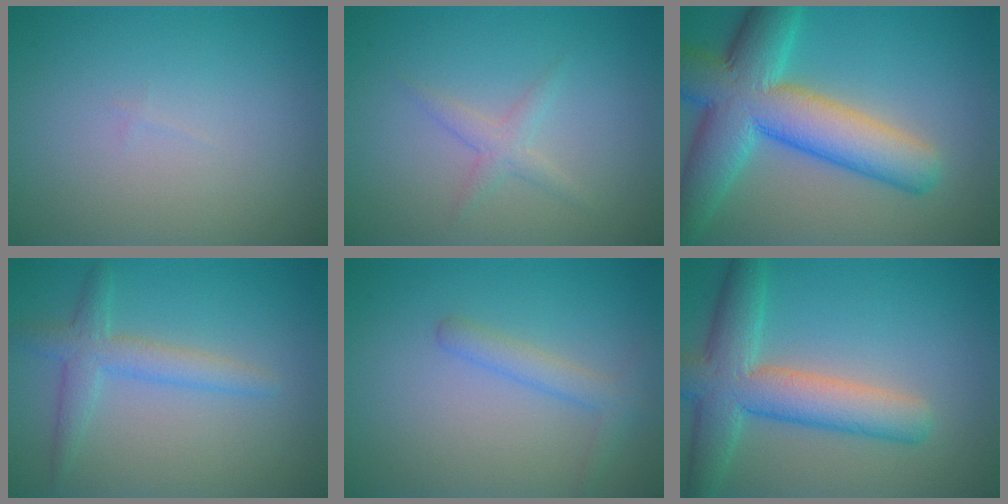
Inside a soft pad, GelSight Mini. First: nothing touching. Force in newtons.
{"total": 1.5, "press": 1.5, "slide": 0.1}
{"total": 11.0, "press": 11.0, "slide": 0.1}
{"total": 3.0, "press": 3.0, "slide": 0.0}
{"total": 2.0, "press": 1.9, "slide": 0.1}
{"total": 7.1, "press": 7.1, "slide": 0.5}